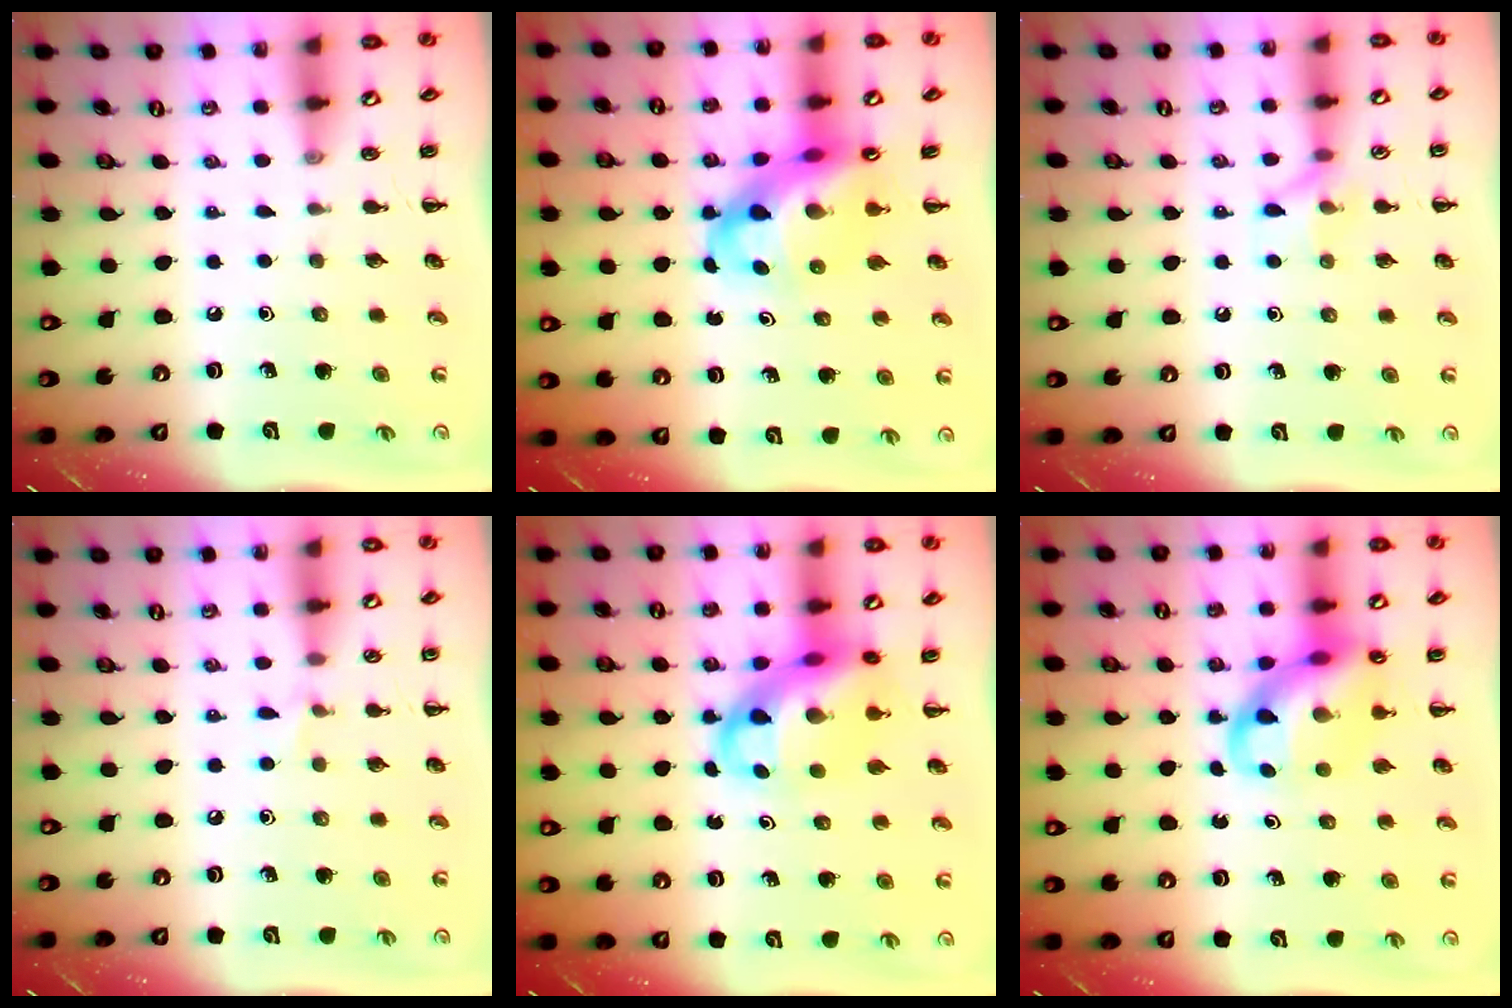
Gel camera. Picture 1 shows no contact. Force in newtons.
{"total": 11.8, "press": 11.4, "slide": 3.0}
{"total": 7.2, "press": 7.0, "slide": 1.5}
{"total": 3.9, "press": 3.7, "slide": 1.2}
{"total": 12.3, "press": 11.8, "slide": 3.2}
{"total": 12.3, "press": 11.9, "slide": 3.1}